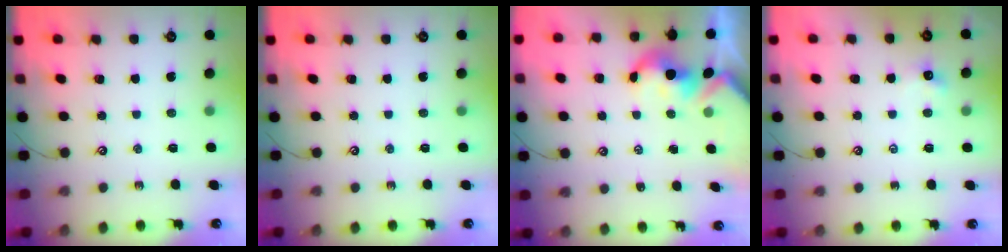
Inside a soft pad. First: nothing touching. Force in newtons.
{"total": 0.0}
{"total": 2.2, "press": 2.2, "slide": 0.1}
{"total": 2.2, "press": 2.2, "slide": 0.4}